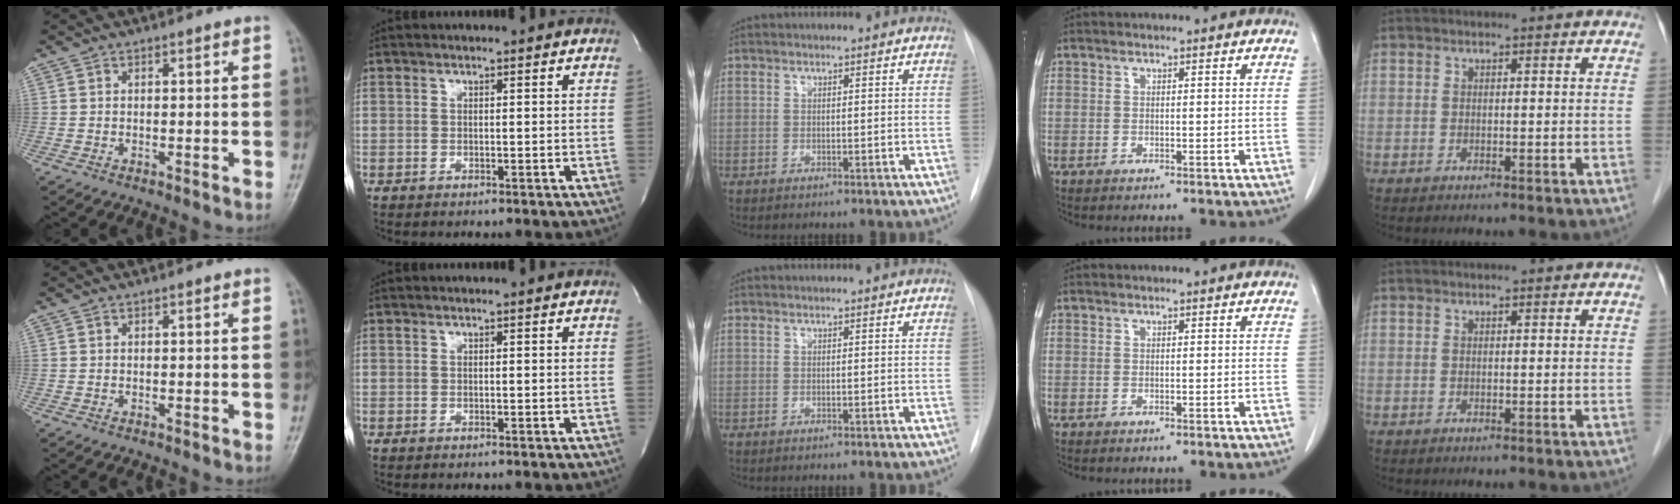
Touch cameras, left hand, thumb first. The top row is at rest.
{}